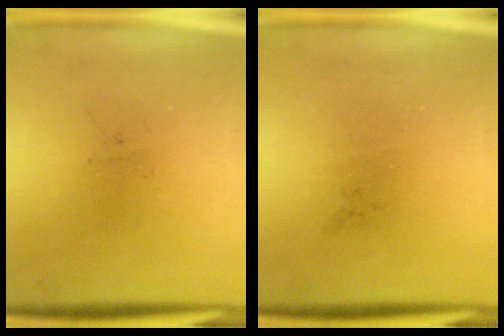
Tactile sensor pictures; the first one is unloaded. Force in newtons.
{"total": 0.0}